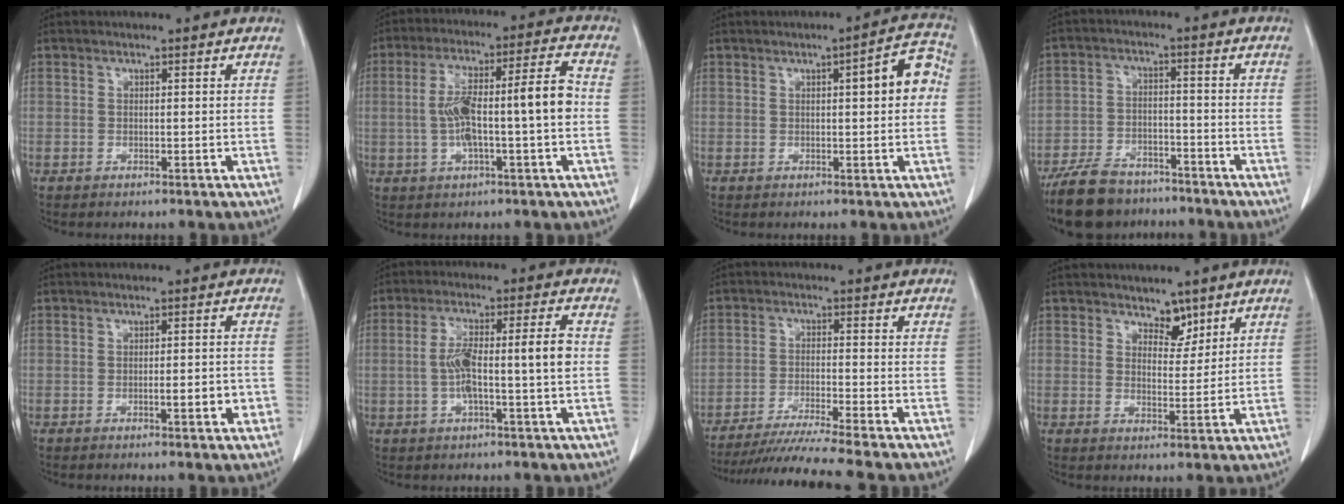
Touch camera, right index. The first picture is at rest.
{"total": 11.9, "force": [-0.9, 1.1, 11.8], "torque": [-0.212, 0.028, -0.015]}
{"total": 6.1, "force": [0.8, 1.2, 6.0], "torque": [-0.073, 0.018, 0.006]}
{"total": 12.3, "force": [-10.0, 5.6, 4.5], "torque": [-0.084, -0.002, -0.163]}
{"total": 3.5, "force": [-1.1, 0.7, 3.3], "torque": [-0.046, 0.000, -0.013]}
{"total": 8.9, "force": [-0.6, 0.4, 8.8], "torque": [-0.164, 0.019, -0.013]}
{"total": 11.1, "force": [-9.7, -2.4, 4.8], "torque": [-0.064, -0.030, -0.160]}
{"total": 3.6, "force": [2.8, 1.9, 1.4], "torque": [-0.014, -0.006, 0.046]}